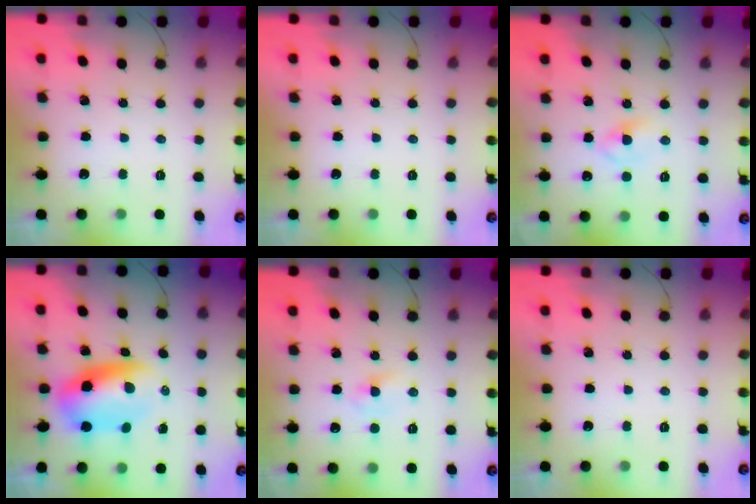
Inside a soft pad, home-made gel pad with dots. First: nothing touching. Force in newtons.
{"total": 0.0}
{"total": 2.9, "press": 2.6, "slide": 1.3}
{"total": 8.4, "press": 8.2, "slide": 1.8}
{"total": 2.2, "press": 2.0, "slide": 0.9}
{"total": 0.0}